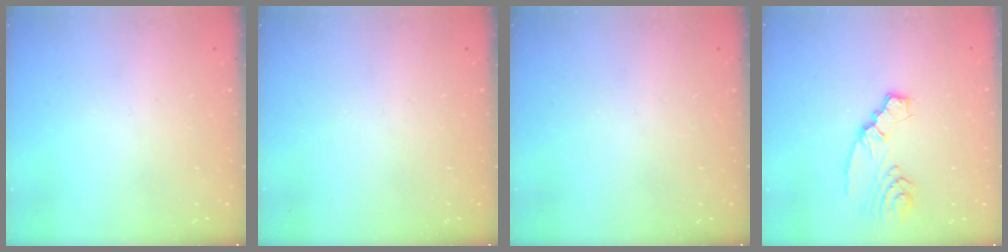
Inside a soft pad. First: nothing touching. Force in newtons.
{"total": 0.0}
{"total": 0.0}
{"total": 5.9, "press": 5.9, "slide": 0.2}